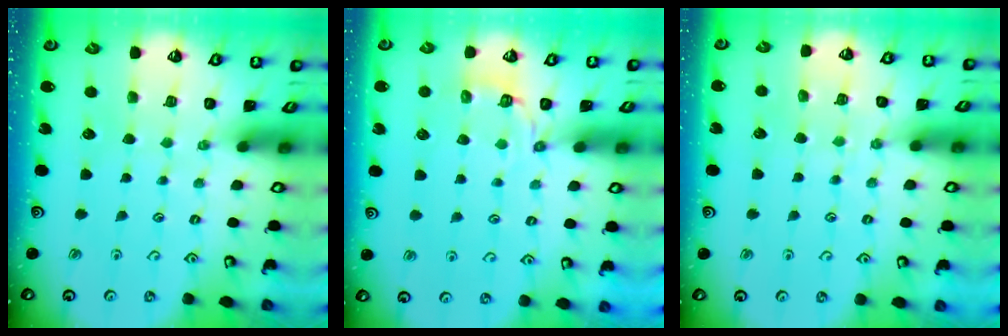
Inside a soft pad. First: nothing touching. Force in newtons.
{"total": 4.1, "press": 3.5, "slide": 2.1}
{"total": 5.5, "press": 5.4, "slide": 0.6}